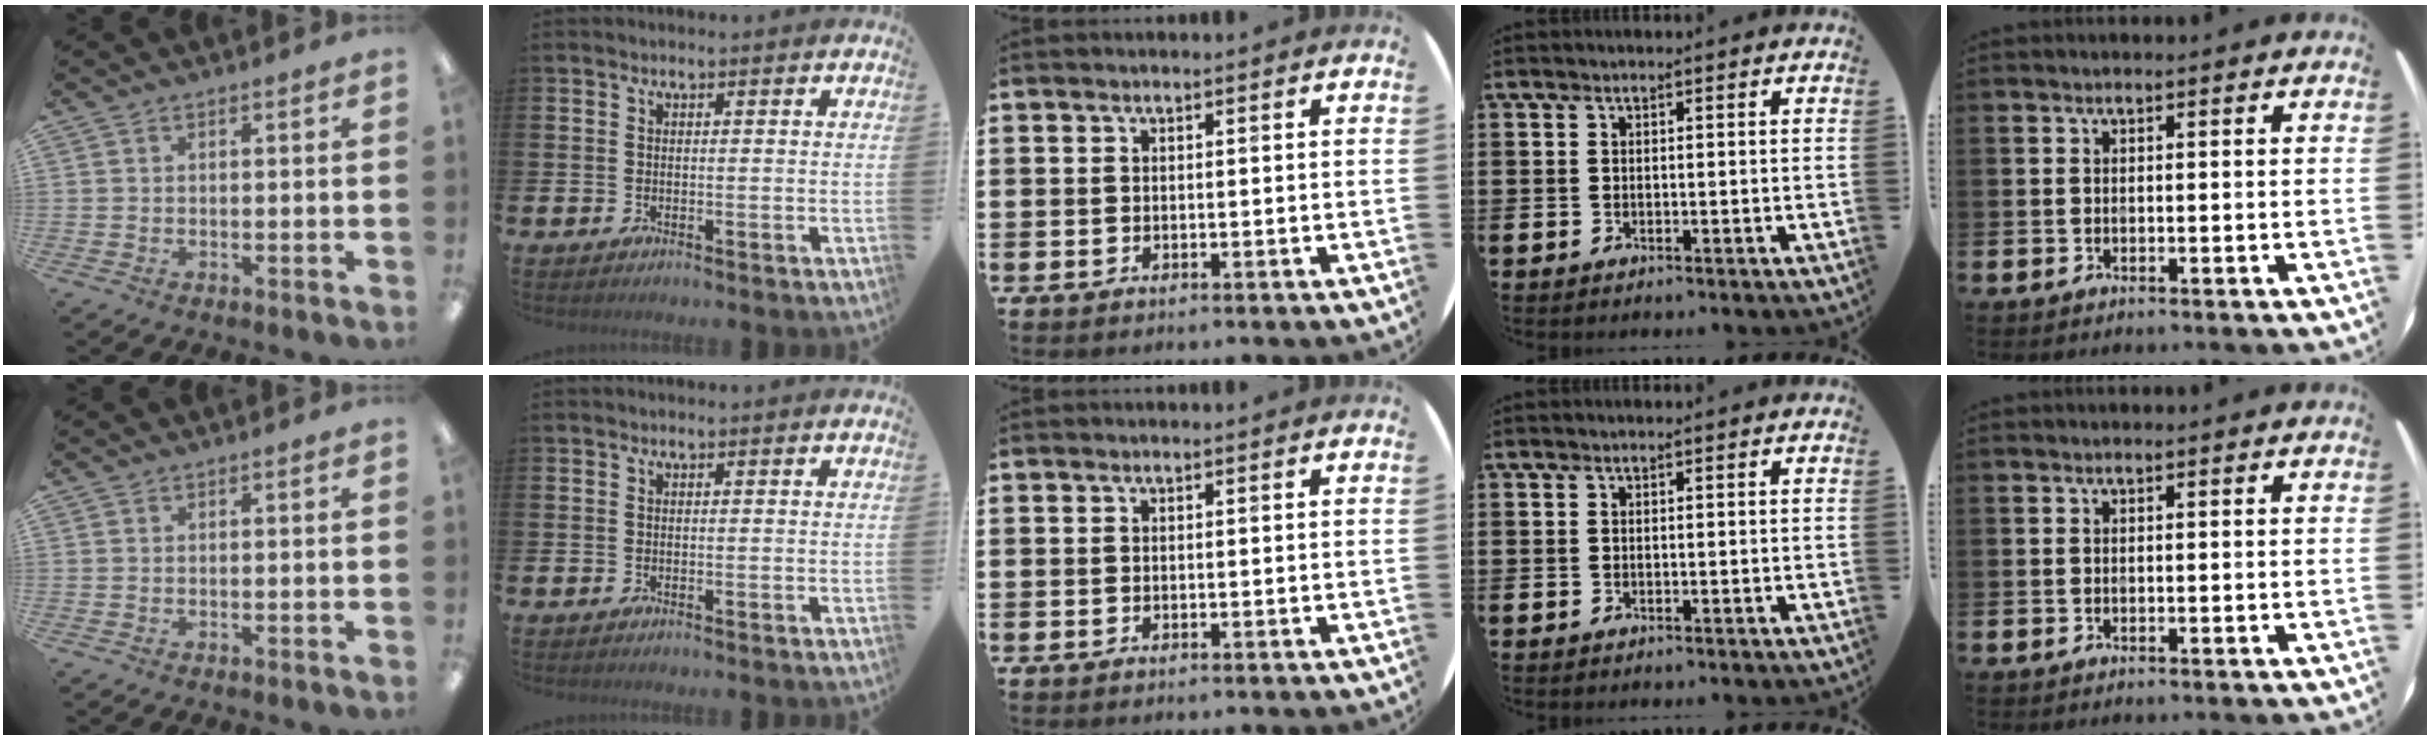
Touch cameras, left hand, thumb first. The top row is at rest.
{}